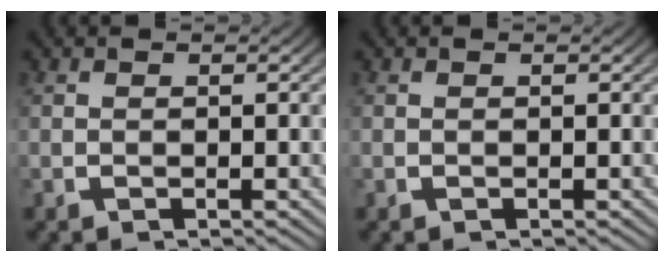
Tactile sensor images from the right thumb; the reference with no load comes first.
{"total": 0.0}